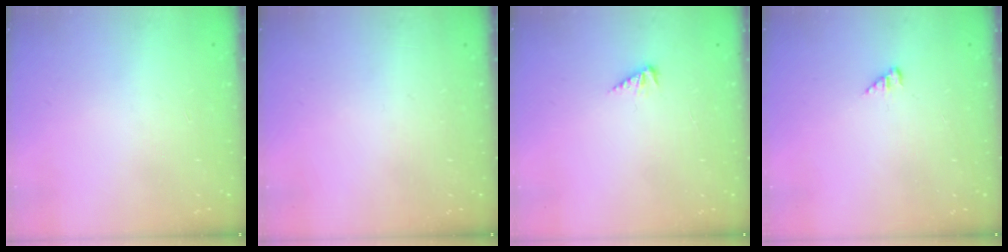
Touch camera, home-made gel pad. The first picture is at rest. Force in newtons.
{"total": 0.0}
{"total": 2.7, "press": 2.7, "slide": 0.5}
{"total": 2.2, "press": 2.2, "slide": 0.2}